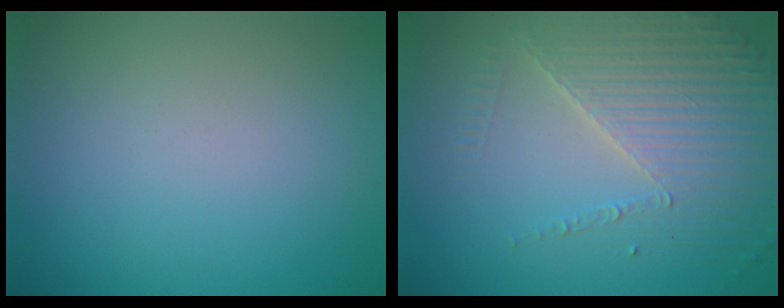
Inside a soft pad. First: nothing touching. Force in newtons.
{"total": 4.5, "press": 3.9, "slide": 2.1}